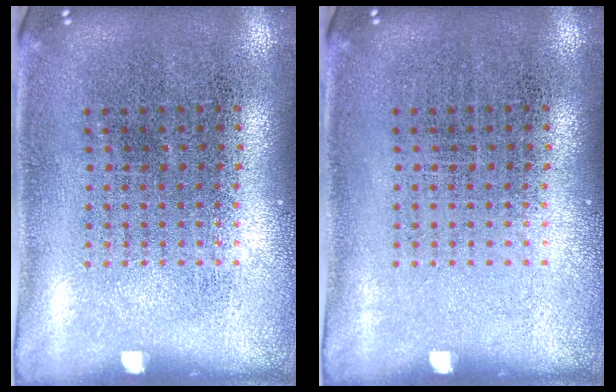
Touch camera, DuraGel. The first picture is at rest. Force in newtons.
{"total": 0.0}